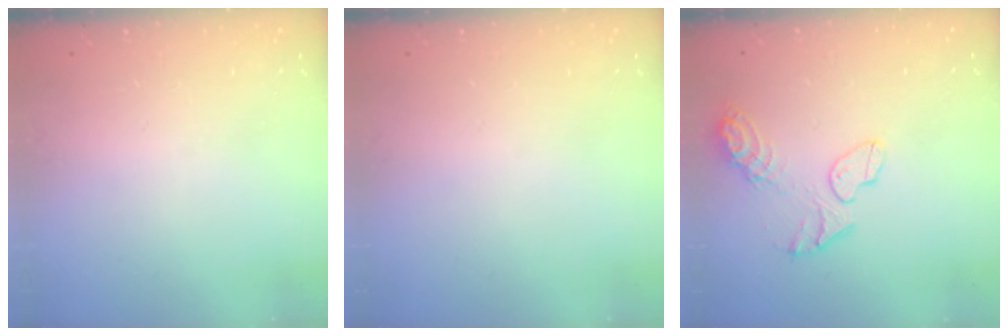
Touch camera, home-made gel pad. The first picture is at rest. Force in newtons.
{"total": 0.0}
{"total": 12.3, "press": 10.9, "slide": 5.6}